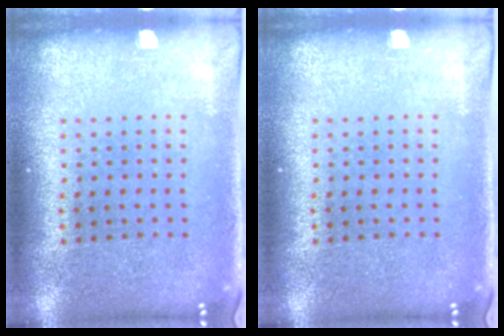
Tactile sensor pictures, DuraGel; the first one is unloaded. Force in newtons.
{"total": 0.0}